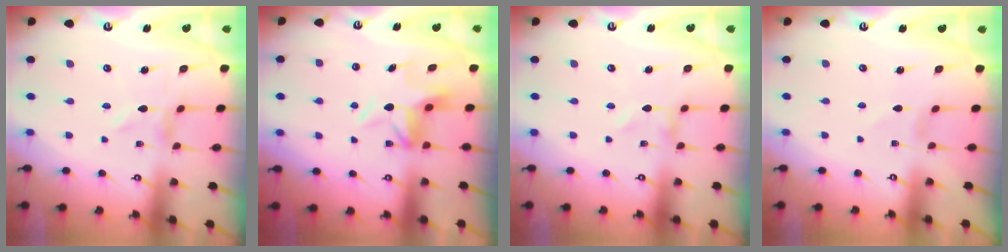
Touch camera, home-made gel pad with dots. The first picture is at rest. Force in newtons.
{"total": 5.9, "press": 5.9, "slide": 0.4}
{"total": 0.0}
{"total": 0.0}